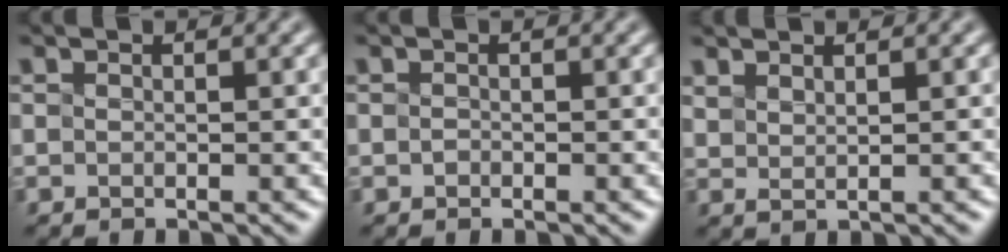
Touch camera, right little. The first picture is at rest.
{"total": 1.1, "force": [-0.6, -0.5, -0.8], "torque": [-0.003, 0.002, 0.007]}
{"total": 2.2, "force": [1.9, 0.8, 1.0], "torque": [-0.015, 0.017, 0.029]}